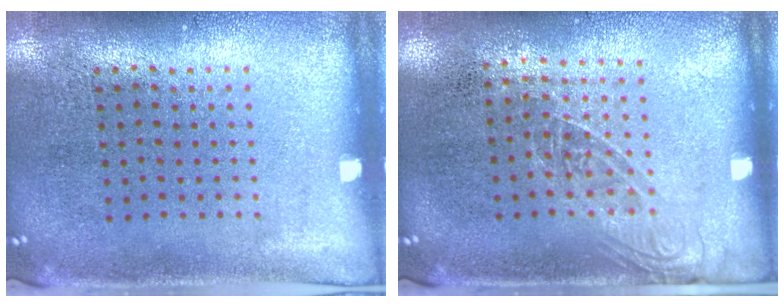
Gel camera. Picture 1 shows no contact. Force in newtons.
{"total": 1.4, "press": 1.0, "slide": 0.9}